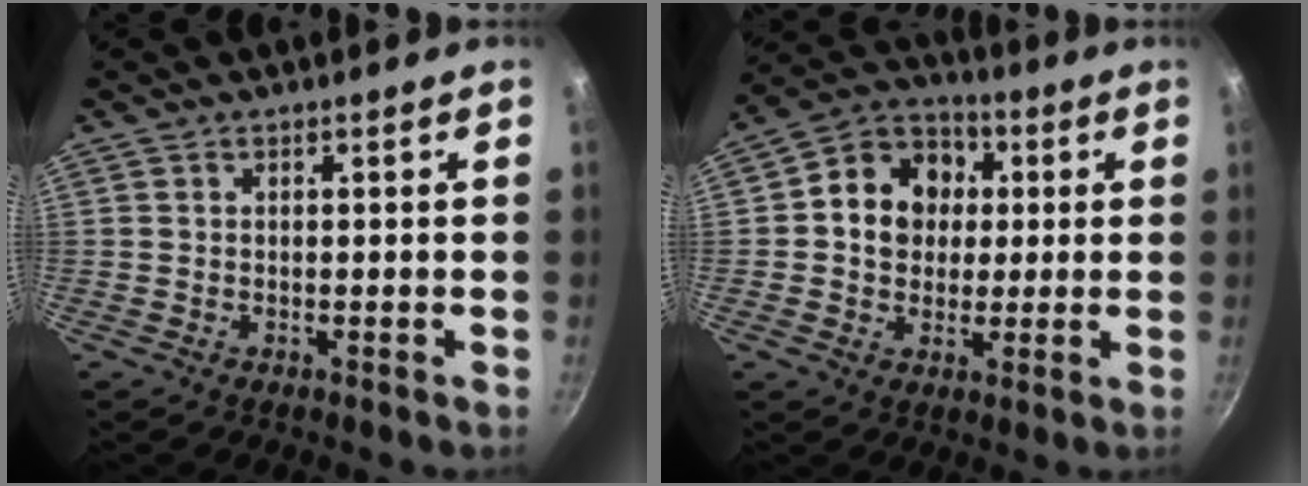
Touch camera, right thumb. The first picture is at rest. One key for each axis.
{"total": 12.8, "fx": 1.8, "fy": 10.8, "fz": 6.8, "tx": -0.082, "ty": 0.017, "tz": 0.011}